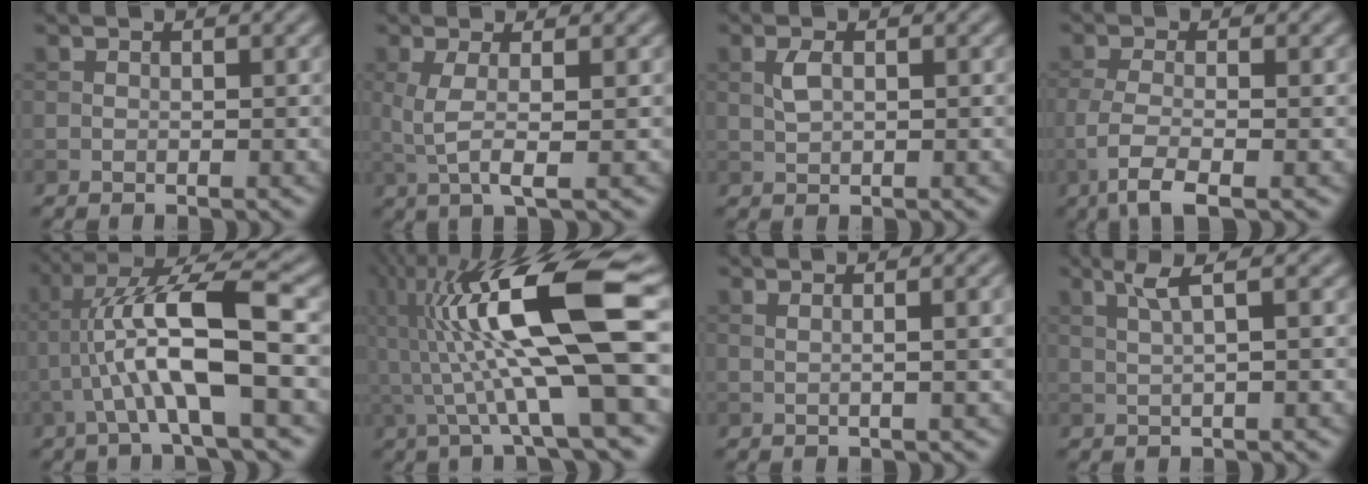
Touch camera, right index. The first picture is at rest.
{"total": 3.2, "force": [0.0, 0.7, 3.2], "torque": [-0.070, -0.003, 0.001]}
{"total": 1.6, "force": [0.4, 0.7, 1.4], "torque": [-0.033, 0.002, 0.009]}
{"total": 3.8, "force": [-1.9, 0.9, 3.2], "torque": [-0.067, -0.004, -0.045]}
{"total": 8.9, "force": [-1.4, 1.6, 8.6], "torque": [-0.150, 0.024, -0.025]}
{"total": 13.5, "force": [1.7, 2.8, 13.1], "torque": [-0.228, 0.022, 0.033]}
{"total": 5.4, "force": [1.4, 2.4, 4.6], "torque": [-0.028, 0.032, -0.010]}
{"total": 2.7, "force": [1.2, 0.4, 2.4], "torque": [-0.045, 0.004, 0.024]}